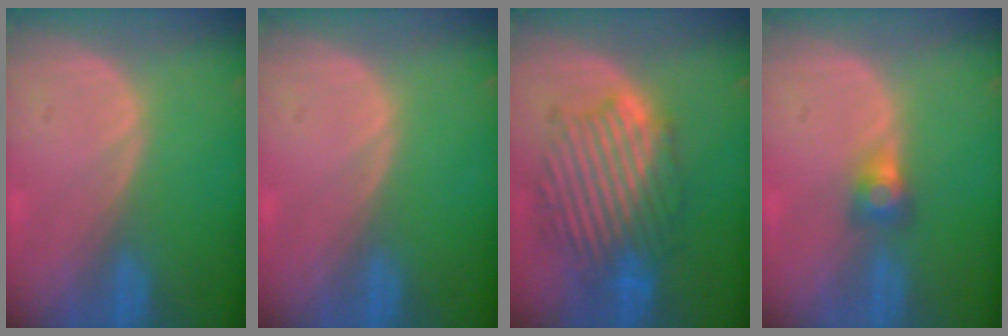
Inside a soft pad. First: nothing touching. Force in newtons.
{"total": 0.0}
{"total": 9.4, "press": 9.4, "slide": 0.2}
{"total": 2.7, "press": 2.5, "slide": 1.0}